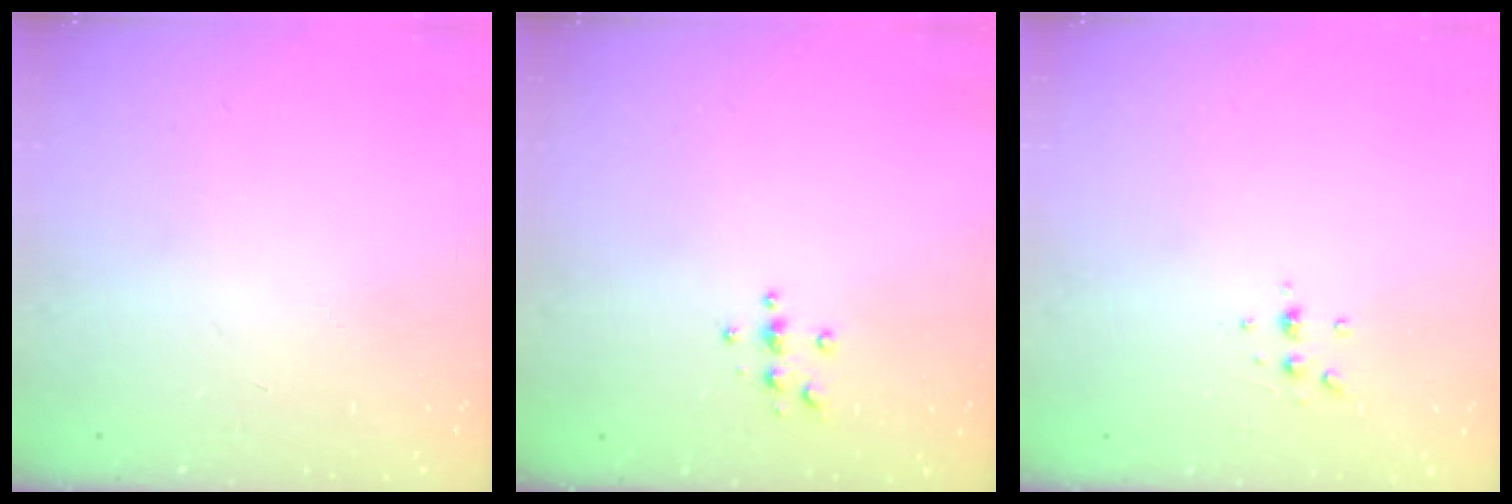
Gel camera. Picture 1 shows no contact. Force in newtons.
{"total": 3.8, "press": 3.8, "slide": 0.4}
{"total": 6.1, "press": 6.1, "slide": 0.7}